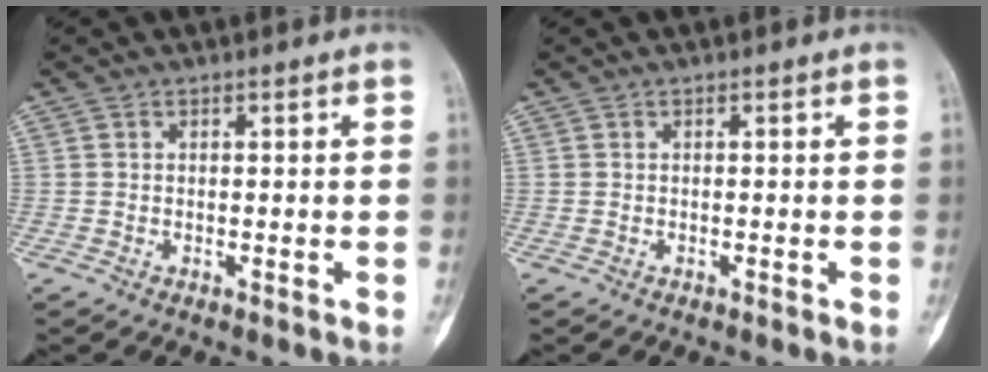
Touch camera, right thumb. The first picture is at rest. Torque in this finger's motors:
{"motor_torque": [-0.09, 0.00, 0.00, -0.02, -0.01]}